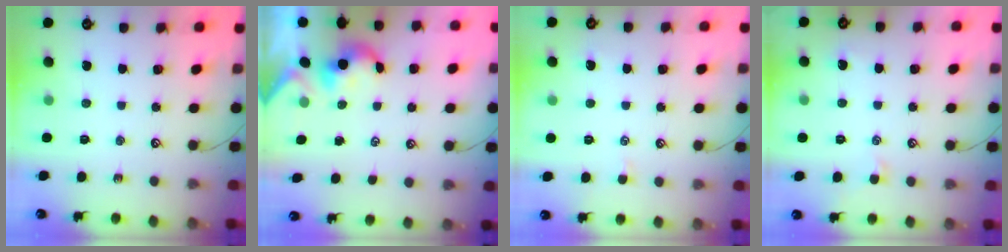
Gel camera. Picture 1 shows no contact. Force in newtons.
{"total": 0.0}
{"total": 2.7, "press": 2.6, "slide": 0.3}
{"total": 0.7, "press": 0.1, "slide": 0.7}